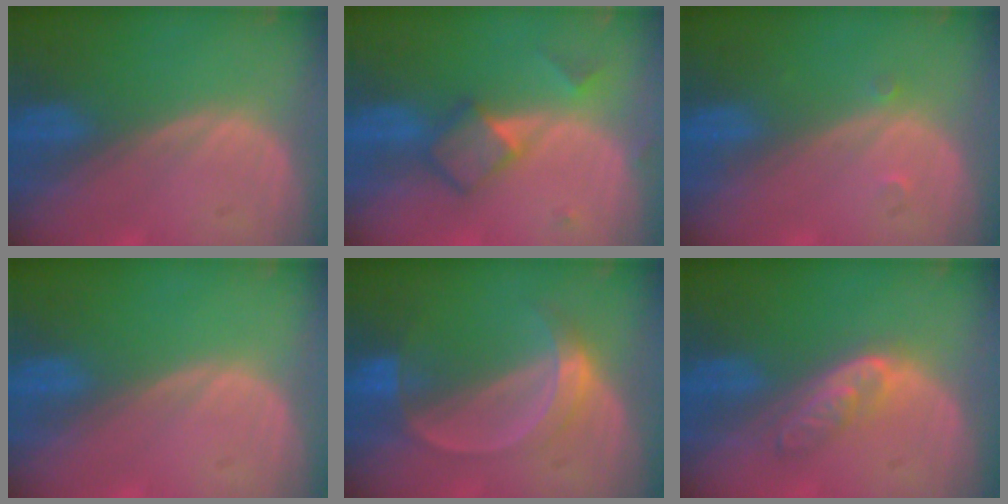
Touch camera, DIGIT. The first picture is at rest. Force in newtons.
{"total": 5.0, "press": 4.9, "slide": 1.0}
{"total": 0.9, "press": 0.7, "slide": 0.5}
{"total": 0.0}
{"total": 5.3, "press": 4.8, "slide": 2.3}
{"total": 4.8, "press": 4.1, "slide": 2.5}